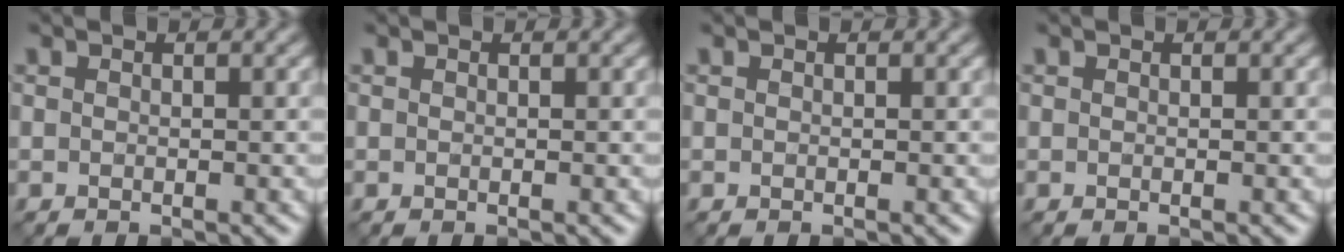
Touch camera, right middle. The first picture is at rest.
{"total": 0.0}
{"total": 0.0}
{"total": 0.0}